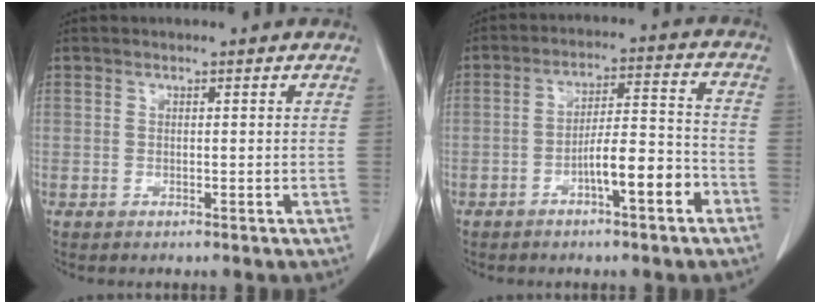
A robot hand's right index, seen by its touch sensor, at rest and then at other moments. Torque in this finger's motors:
{"motor_torque": [0.95, -0.73, 0.32, 0.11]}